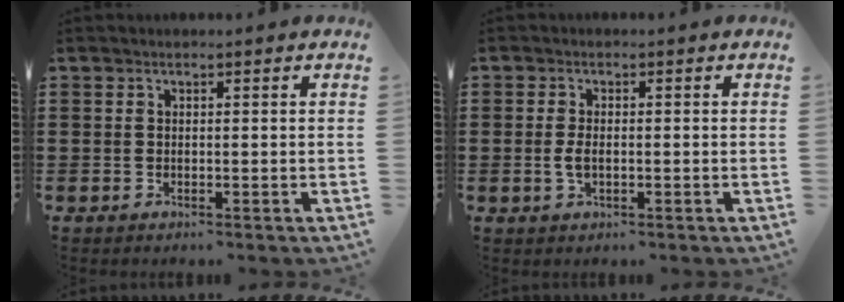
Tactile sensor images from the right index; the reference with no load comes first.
{"total": 2.3, "force": [-0.3, 1.0, 2.1], "torque": [-0.054, -0.006, -0.010]}